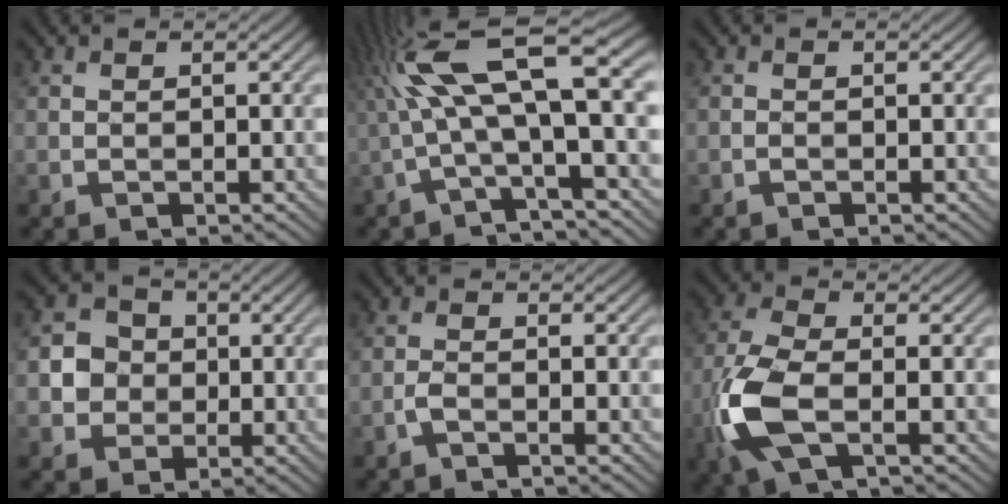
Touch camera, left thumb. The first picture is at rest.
{"total": 13.5, "force": [1.8, 3.3, 12.9], "torque": [-0.247, 0.024, 0.032]}
{"total": 0.5, "force": [-0.4, 0.1, 0.4], "torque": [-0.007, 0.002, -0.006]}
{"total": 4.6, "force": [0.0, 4.4, 1.5], "torque": [-0.033, 0.004, -0.017]}
{"total": 1.4, "force": [-0.9, 0.4, 1.0], "torque": [-0.023, 0.005, -0.023]}
{"total": 9.8, "force": [-2.9, 4.6, 8.2], "torque": [-0.207, -0.007, -0.066]}